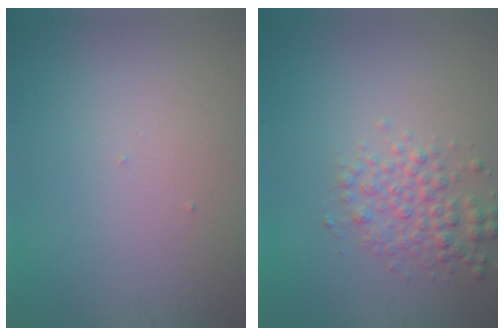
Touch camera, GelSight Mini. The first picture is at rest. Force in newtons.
{"total": 2.8, "press": 2.8, "slide": 0.0}